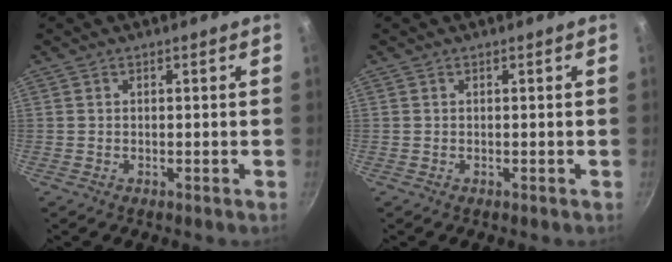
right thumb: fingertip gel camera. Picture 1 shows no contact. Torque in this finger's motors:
{"motor_torque": [0.00, 0.00, 0.00, 0.03, 0.00]}